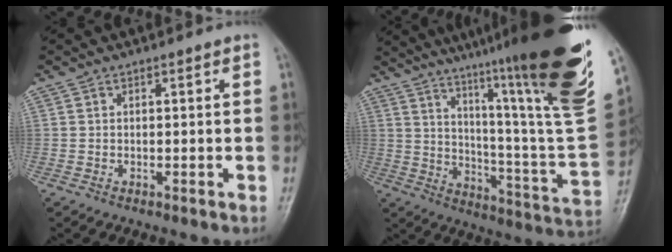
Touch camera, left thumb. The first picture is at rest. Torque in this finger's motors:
{"motor_torque": [2.29, 0.36, 1.54, -1.23, 0.46]}